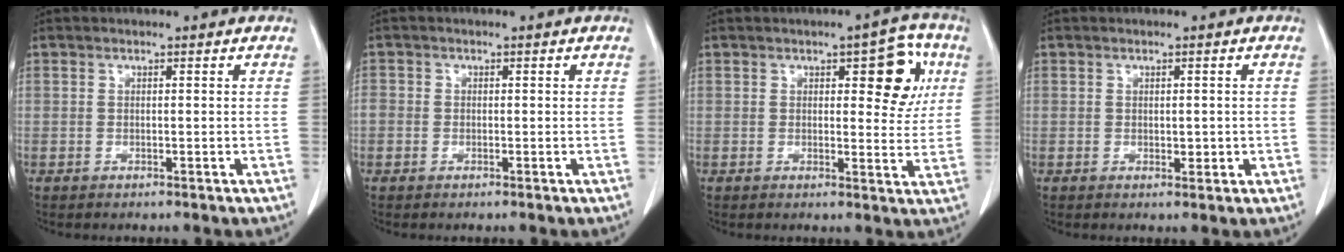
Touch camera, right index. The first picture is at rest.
{"total": 2.2, "force": [-0.3, 2.0, 0.8], "torque": [-0.017, 0.012, -0.005]}
{"total": 8.0, "force": [2.8, 3.1, 6.8], "torque": [-0.071, 0.013, 0.031]}
{"total": 1.5, "force": [-0.1, 0.8, 1.3], "torque": [-0.016, -0.002, 0.003]}